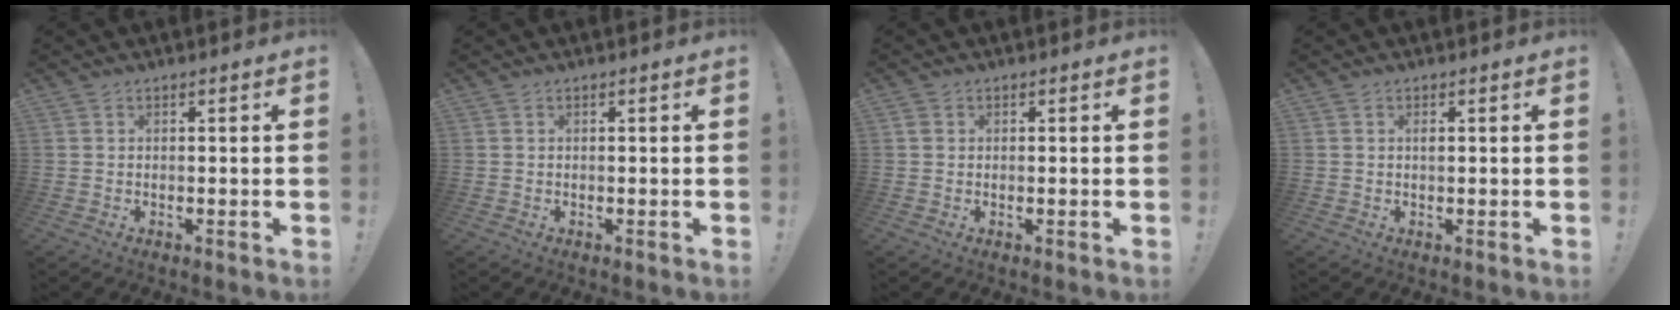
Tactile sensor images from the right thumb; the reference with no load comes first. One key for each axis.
{"total": 0.0}
{"total": 0.8, "fx": 0.0, "fy": 0.7, "fz": 0.4, "tx": -0.006, "ty": 0.005, "tz": -0.001}
{"total": 0.7, "fx": 0.1, "fy": 0.3, "fz": 0.6, "tx": -0.012, "ty": 0.001, "tz": 0.001}